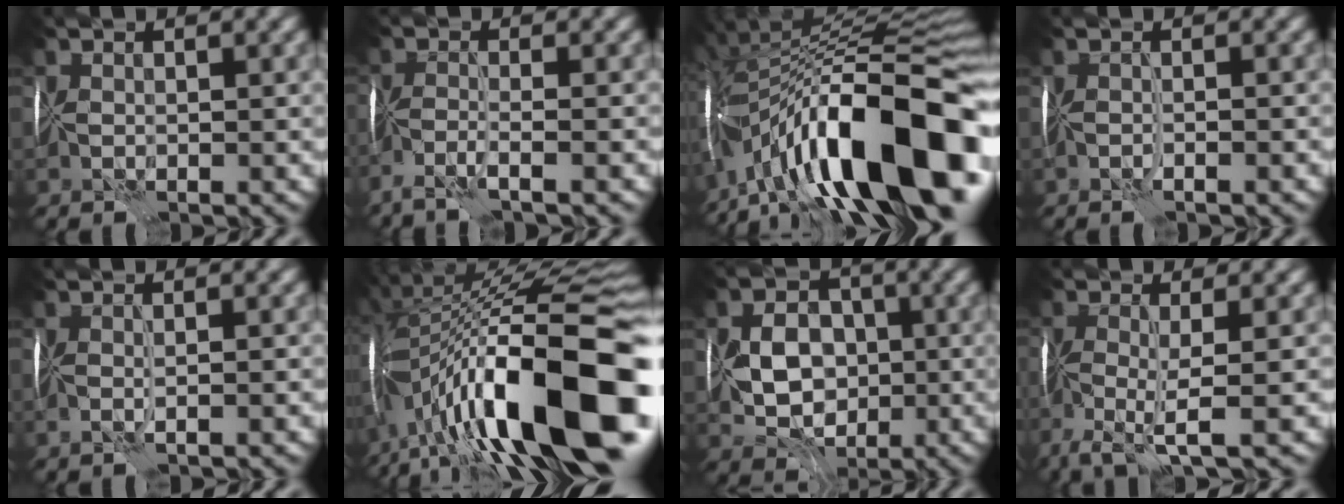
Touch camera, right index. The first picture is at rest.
{"total": 2.7, "force": [-2.3, -1.2, 0.8], "torque": [-0.017, -0.008, -0.060]}
{"total": 17.2, "force": [-7.3, 4.9, 14.8], "torque": [-0.209, 0.044, -0.148]}
{"total": 1.4, "force": [-0.7, -1.1, -0.3], "torque": [0.007, -0.003, -0.015]}
{"total": 1.0, "force": [-0.3, -1.0, 0.0], "torque": [0.003, -0.005, -0.005]}
{"total": 17.9, "force": [-6.1, 4.9, 16.2], "torque": [-0.243, 0.031, -0.112]}
{"total": 5.5, "force": [-0.9, 3.9, 3.7], "torque": [-0.056, -0.001, -0.023]}
{"total": 3.5, "force": [-2.0, -0.6, 2.8], "torque": [-0.062, -0.017, -0.045]}